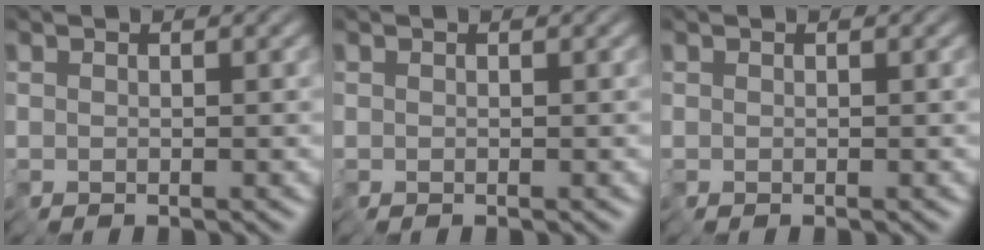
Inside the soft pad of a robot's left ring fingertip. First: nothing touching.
{"total": 0.0}
{"total": 0.0}